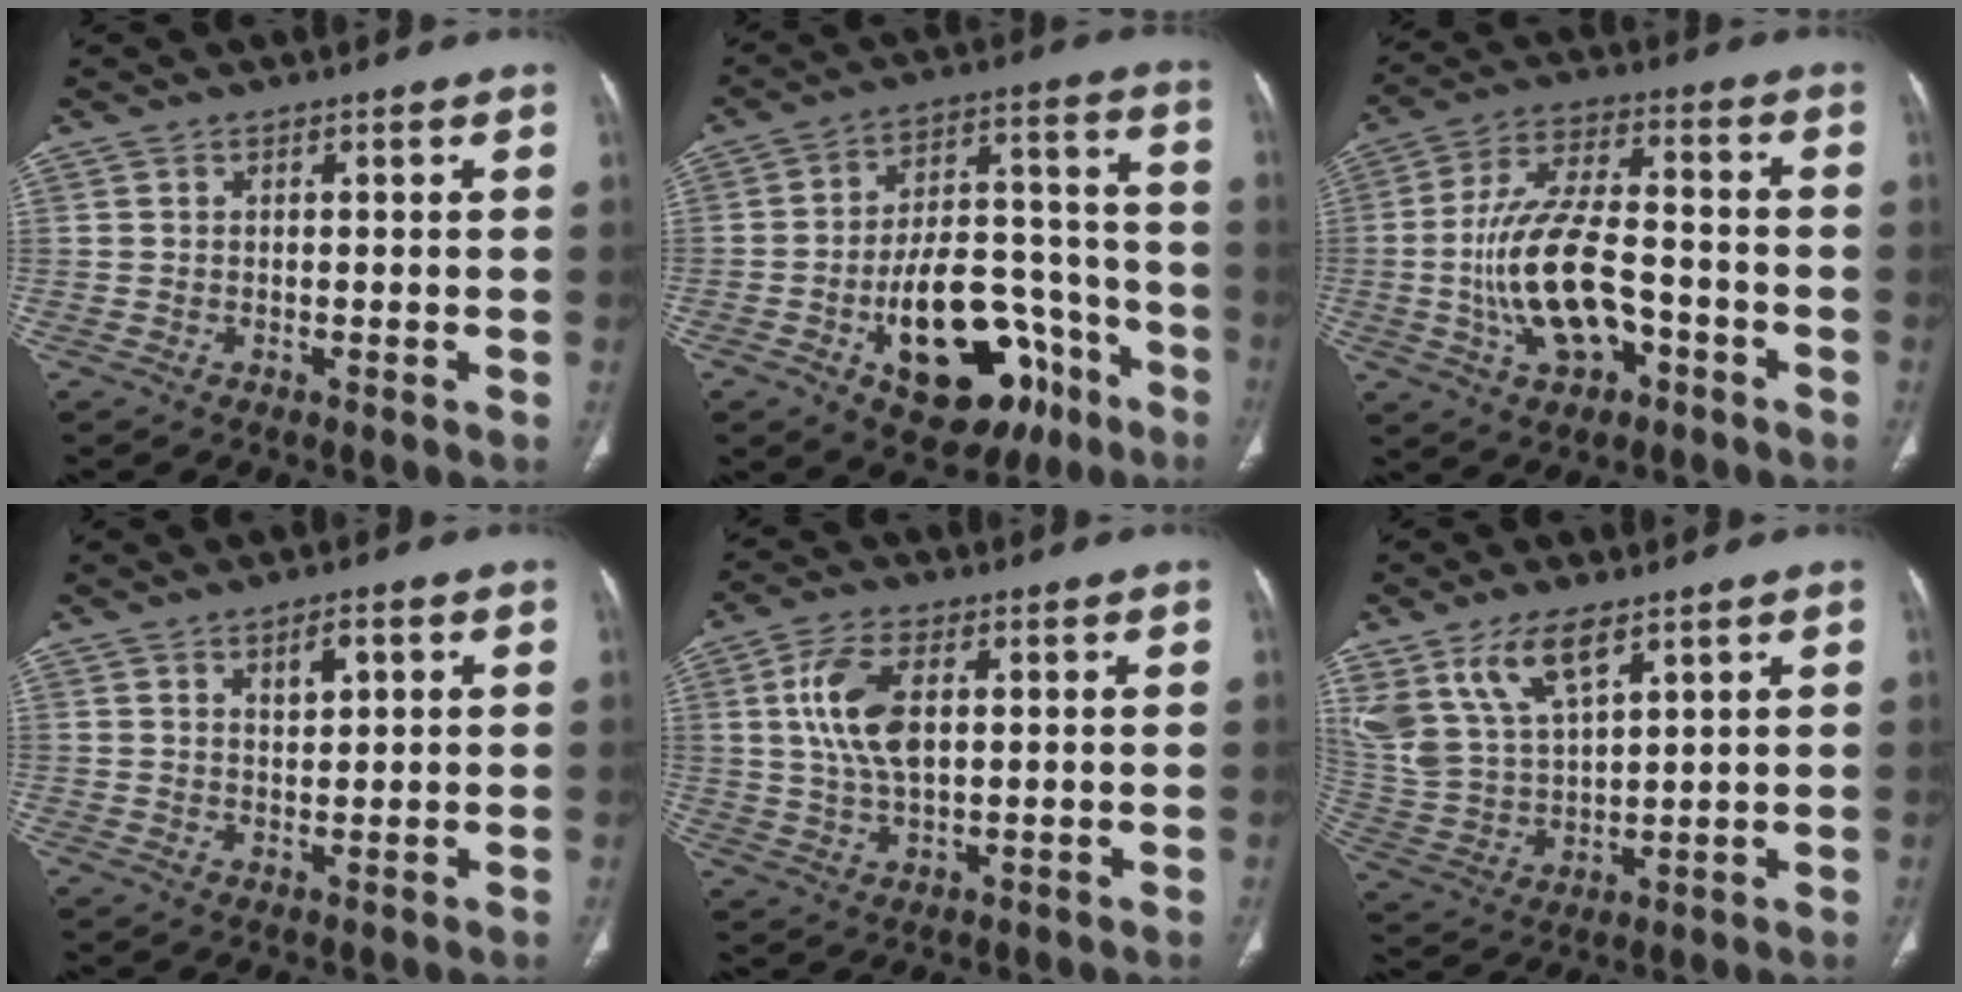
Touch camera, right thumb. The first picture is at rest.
{"total": 22.7, "force": [-10.3, 12.2, 16.2], "torque": [-0.218, 0.069, -0.140]}
{"total": 15.8, "force": [-4.4, 8.0, 12.8], "torque": [-0.246, 0.036, -0.072]}
{"total": 3.3, "force": [1.5, 1.4, 2.6], "torque": [-0.036, -0.008, 0.026]}
{"total": 9.8, "force": [2.1, 5.0, 8.2], "torque": [-0.170, 0.000, 0.041]}
{"total": 13.5, "force": [8.1, 6.0, 8.9], "torque": [-0.170, -0.025, 0.176]}